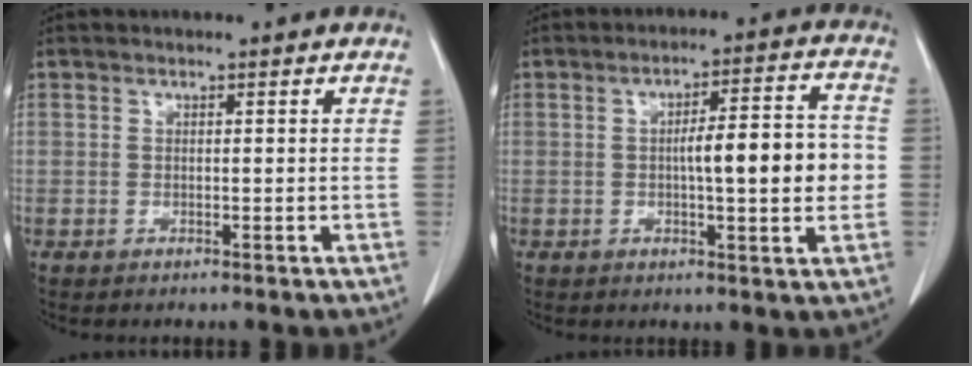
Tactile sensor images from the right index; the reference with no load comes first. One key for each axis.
{"total": 10.5, "fx": -0.7, "fy": 1.8, "fz": 10.3, "tx": -0.146, "ty": 0.022, "tz": -0.009}